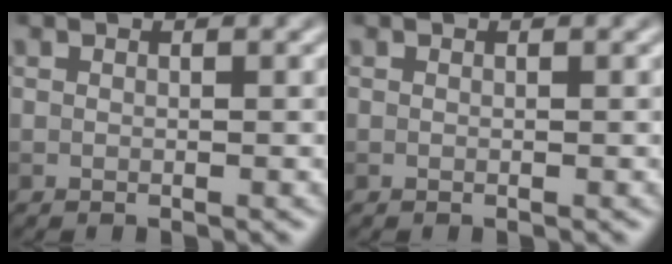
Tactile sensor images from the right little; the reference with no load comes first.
{"total": 0.0}